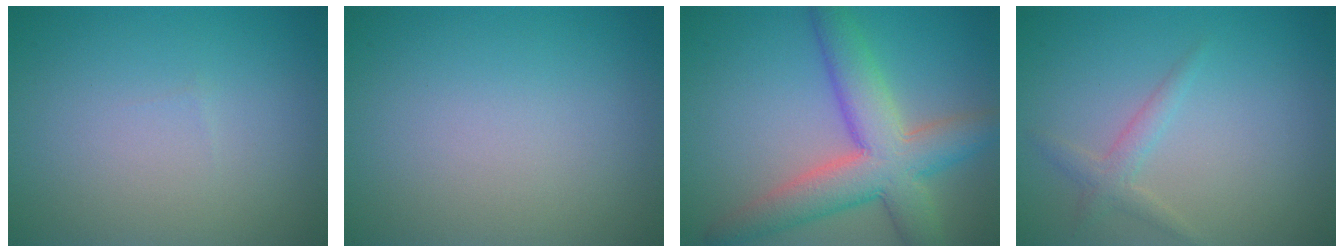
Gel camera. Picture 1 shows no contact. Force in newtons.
{"total": 0.0}
{"total": 7.8, "press": 7.8, "slide": 0.3}
{"total": 1.6, "press": 1.6, "slide": 0.0}